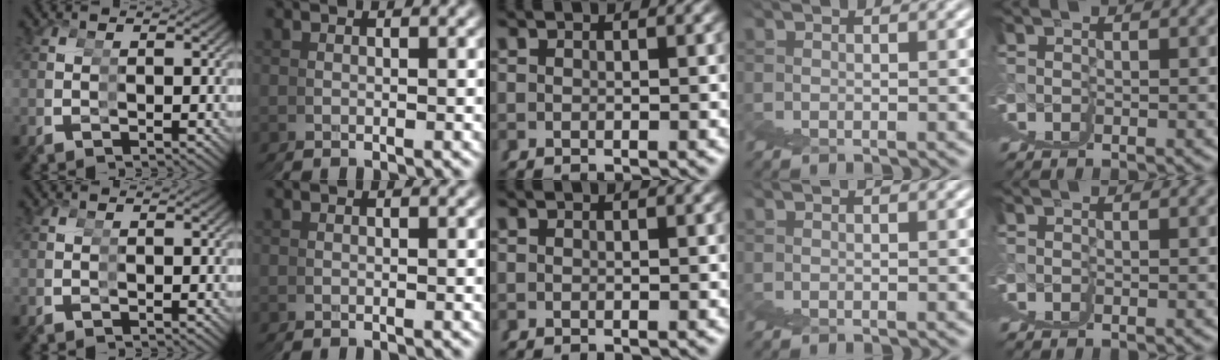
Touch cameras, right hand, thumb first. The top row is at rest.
{}